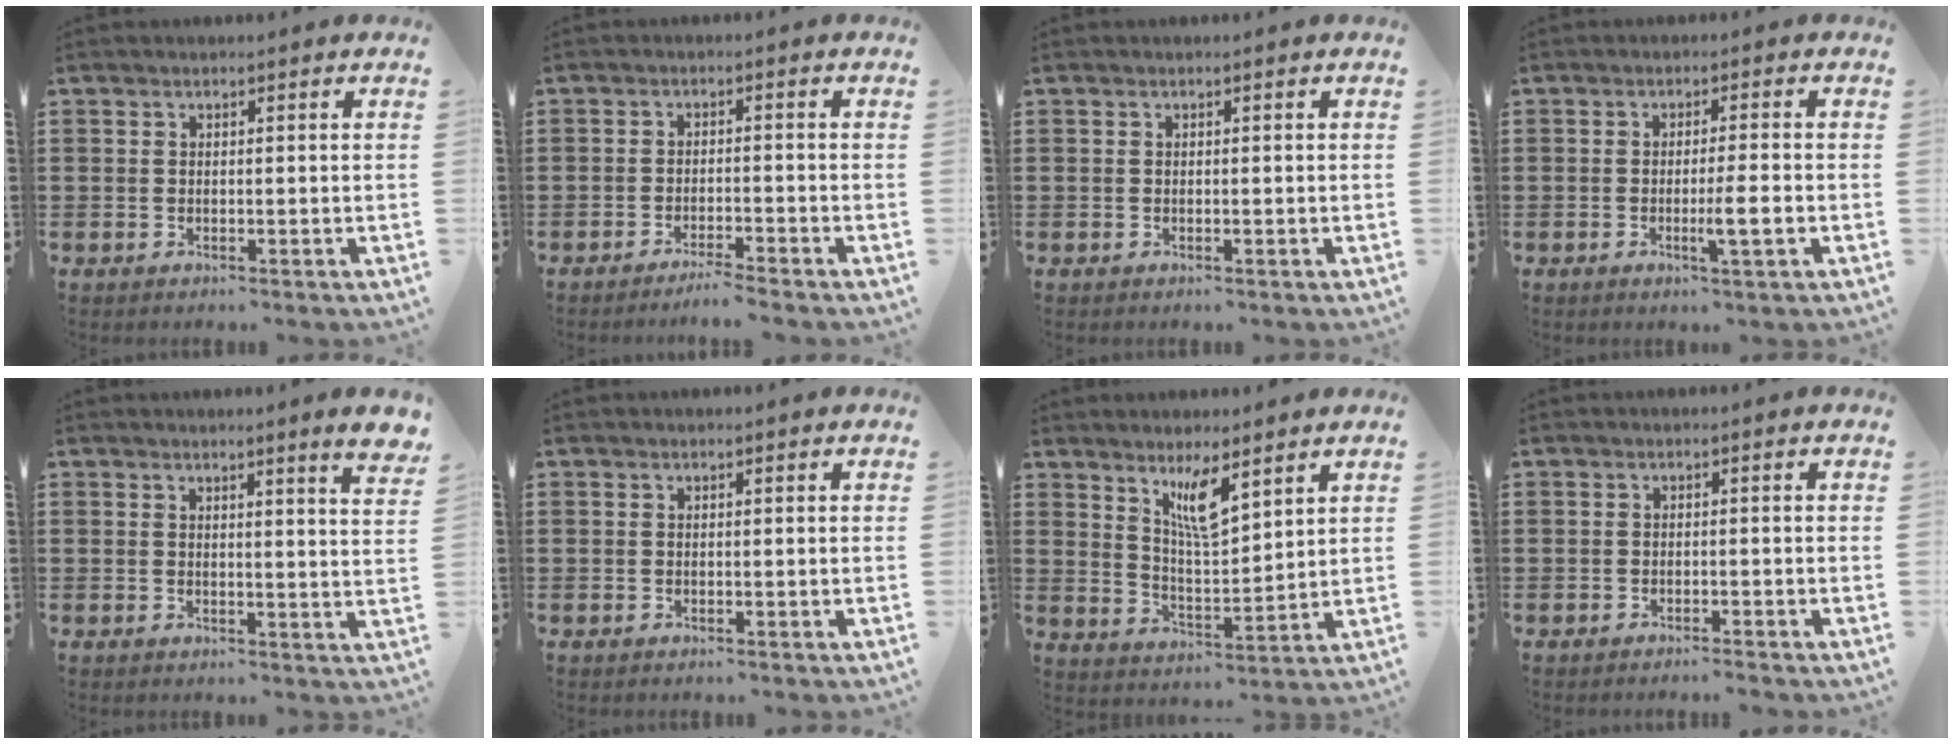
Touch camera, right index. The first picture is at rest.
{"total": 2.5, "force": [-2.3, -0.4, 0.8], "torque": [-0.015, -0.001, -0.046]}
{"total": 0.0}
{"total": 4.1, "force": [-1.2, -0.1, 3.9], "torque": [-0.064, -0.011, -0.022]}
{"total": 3.3, "force": [2.7, -0.5, 1.9], "torque": [-0.035, -0.009, 0.046]}
{"total": 0.0}
{"total": 7.0, "force": [4.5, 1.7, 5.1], "torque": [-0.103, -0.009, 0.076]}
{"total": 0.9, "force": [-0.8, -0.1, 0.2], "torque": [-0.006, 0.000, -0.017]}